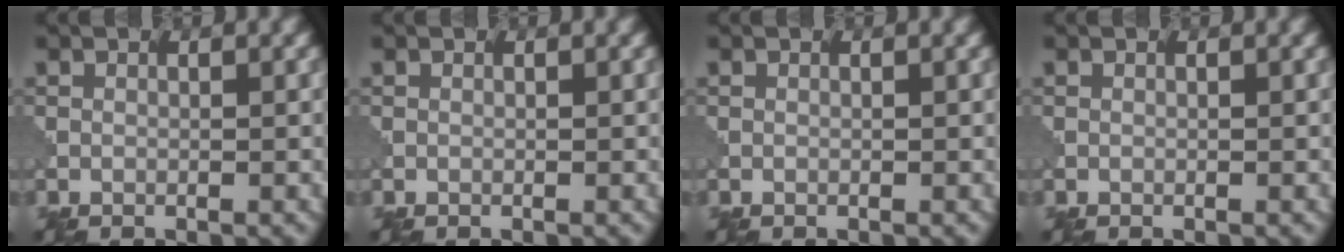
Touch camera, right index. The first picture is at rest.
{"total": 0.7, "force": [-0.1, -0.5, -0.5], "torque": [0.006, -0.001, 0.001]}
{"total": 0.0}
{"total": 0.0}